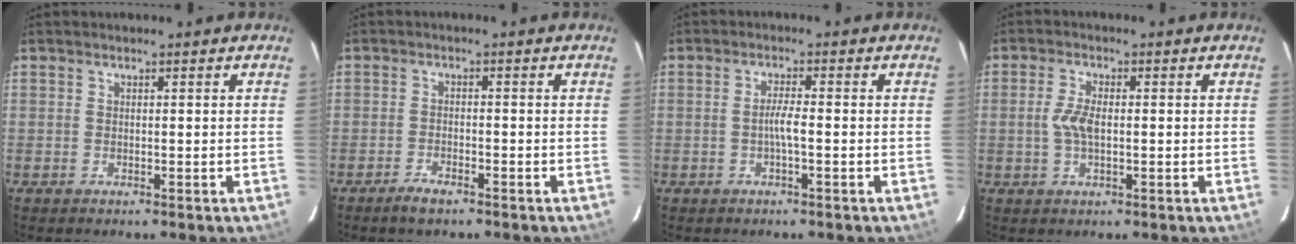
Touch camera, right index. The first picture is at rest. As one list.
[{"total": 3.1, "force": [-2.5, 0.8, 1.7], "torque": [-0.047, -0.002, -0.049]}, {"total": 2.5, "force": [-0.9, 0.0, 2.4], "torque": [-0.046, 0.002, -0.017]}, {"total": 4.1, "force": [-0.3, 1.8, 3.6], "torque": [-0.078, 0.003, -0.005]}]